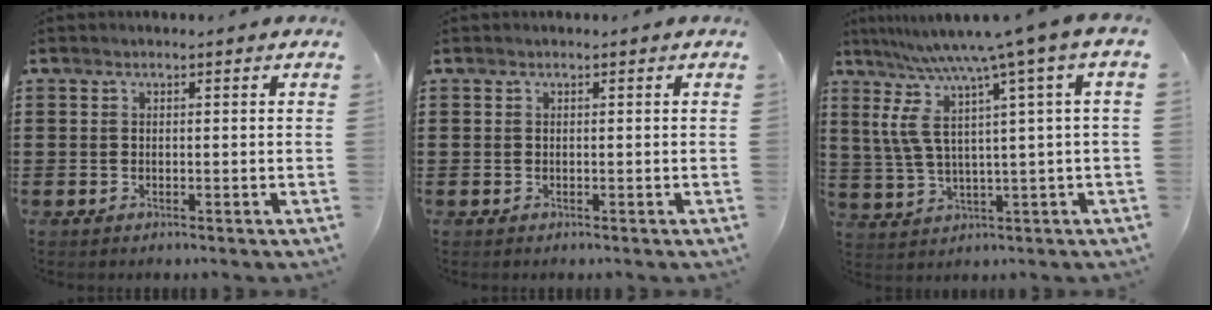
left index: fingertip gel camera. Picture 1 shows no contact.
{"total": 0.0}
{"total": 9.2, "force": [4.1, 0.0, 8.3], "torque": [-0.194, -0.037, 0.053]}